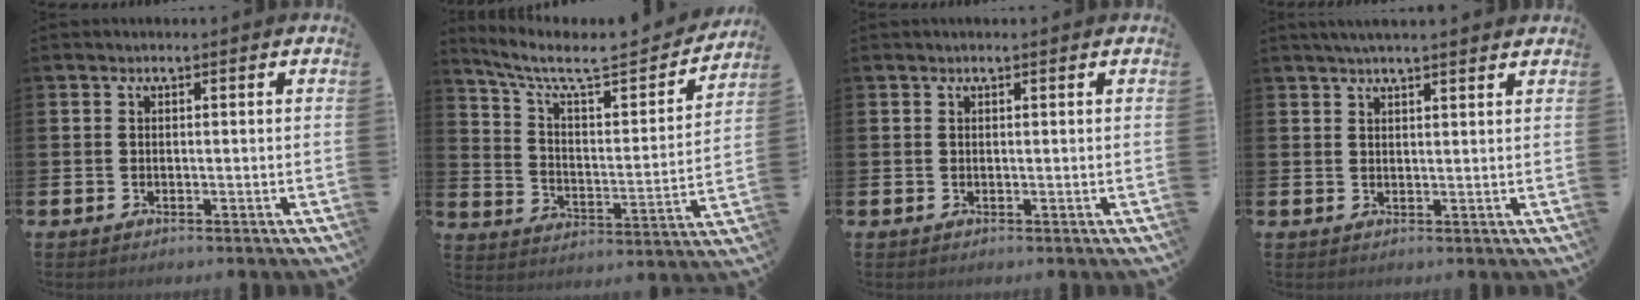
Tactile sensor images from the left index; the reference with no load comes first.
{"total": 7.4, "force": [6.1, 1.9, 3.7], "torque": [-0.097, -0.049, 0.097]}
{"total": 0.0}
{"total": 2.9, "force": [2.8, -0.1, 1.0], "torque": [-0.019, -0.006, 0.049]}